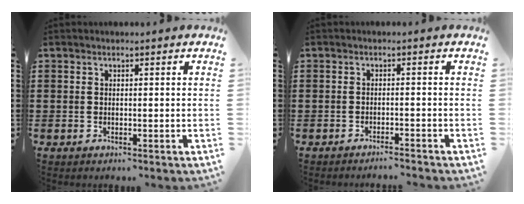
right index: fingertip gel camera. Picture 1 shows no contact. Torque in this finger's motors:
{"motor_torque": [0.26, -0.21, 0.04, -0.01]}